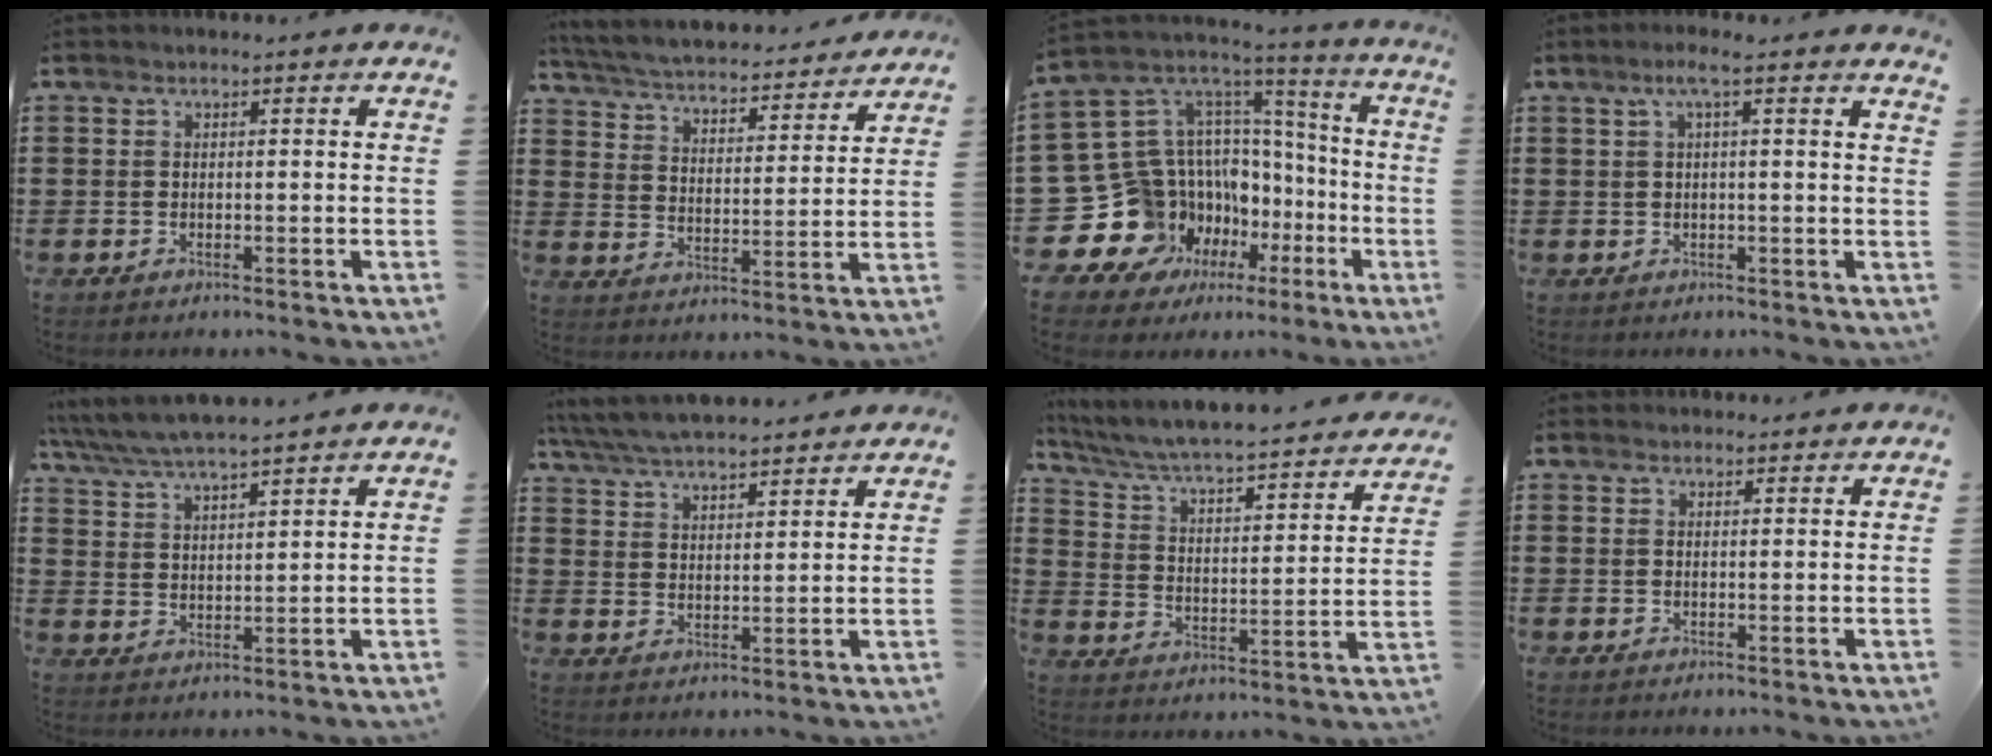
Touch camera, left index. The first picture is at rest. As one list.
[{"total": 4.2, "force": [4.1, 0.0, 0.9], "torque": [-0.042, -0.035, 0.061]}, {"total": 16.1, "force": [-5.7, 14.1, 5.1], "torque": [-0.149, -0.045, -0.046]}, {"total": 2.9, "force": [1.6, -0.4, 2.4], "torque": [-0.050, -0.002, 0.027]}, {"total": 5.3, "force": [5.1, 0.2, 1.6], "torque": [-0.051, -0.025, 0.087]}, {"total": 5.7, "force": [5.6, 0.6, 1.2], "torque": [-0.049, -0.024, 0.099]}, {"total": 3.9, "force": [3.5, 0.2, 1.9], "torque": [-0.057, -0.042, 0.047]}, {"total": 1.5, "force": [1.5, 0.4, -0.1], "torque": [-0.003, 0.002, 0.030]}]